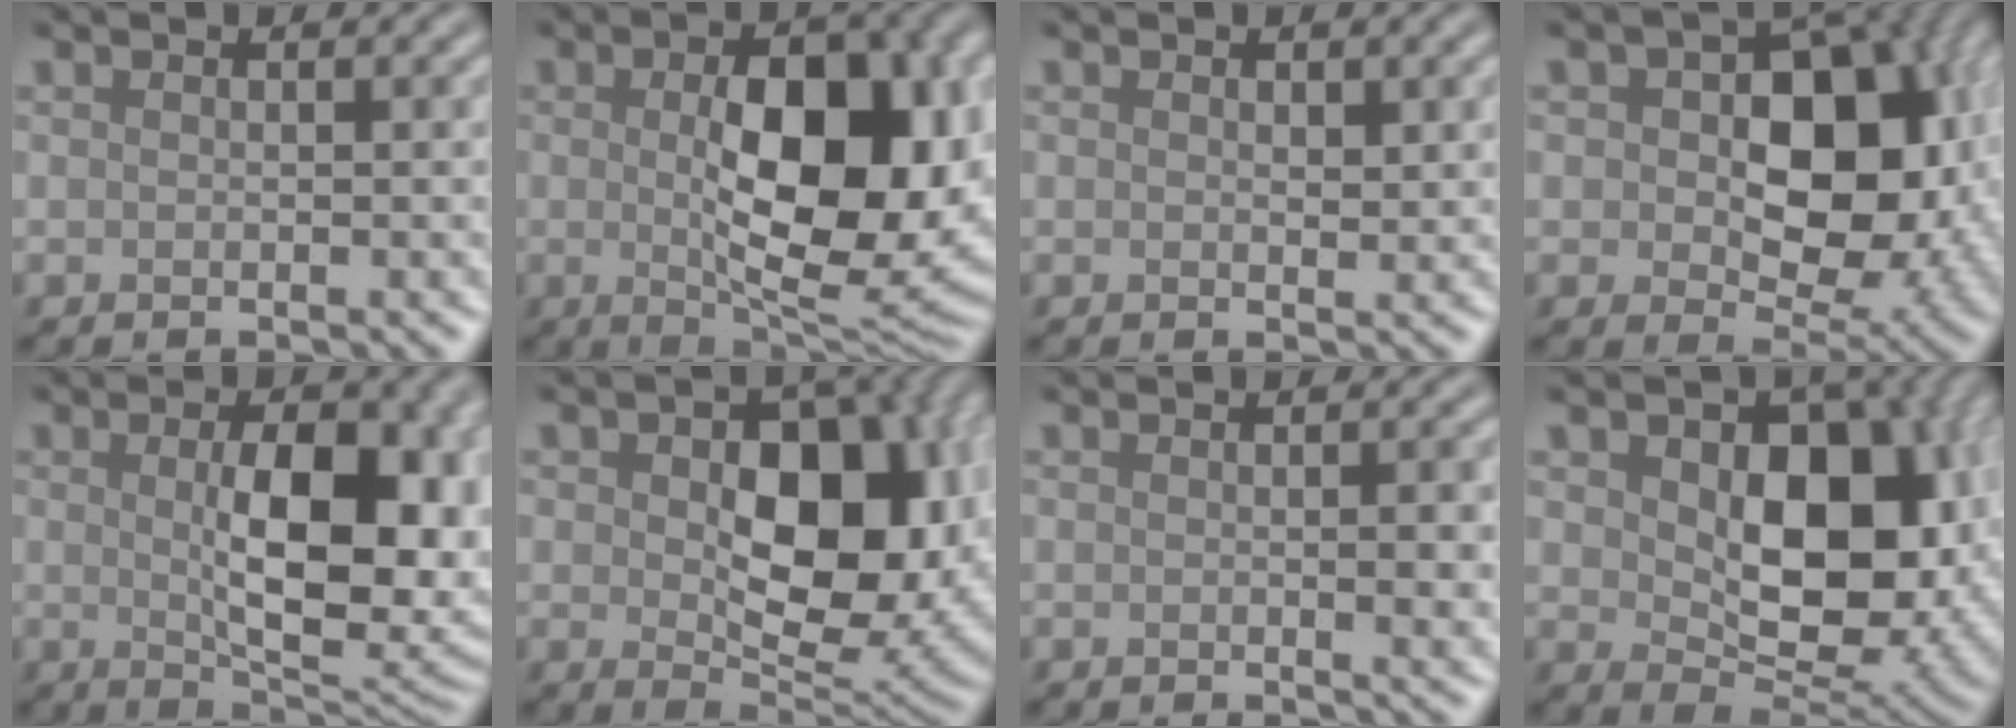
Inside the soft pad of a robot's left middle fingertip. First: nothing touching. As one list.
[{"total": 11.9, "force": [0.2, 5.8, 10.4], "torque": [-0.152, -0.002, 0.010]}, {"total": 0.8, "force": [0.4, 0.5, 0.5], "torque": [-0.006, -0.005, 0.006]}, {"total": 12.4, "force": [1.3, 7.8, 9.6], "torque": [-0.124, 0.006, 0.019]}, {"total": 10.6, "force": [0.3, 5.0, 9.3], "torque": [-0.137, -0.009, 0.018]}, {"total": 11.4, "force": [1.0, 6.9, 9.0], "torque": [-0.127, -0.008, 0.025]}, {"total": 2.0, "force": [0.0, 0.4, 2.0], "torque": [-0.026, -0.002, -0.001]}, {"total": 10.9, "force": [1.5, 7.0, 8.2], "torque": [-0.124, -0.012, 0.030]}]